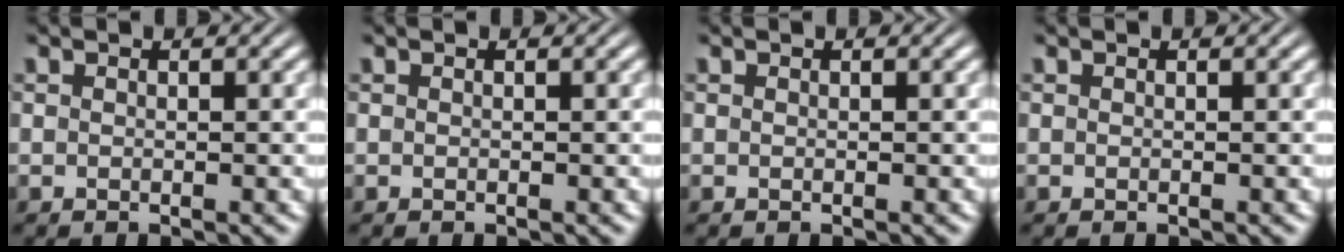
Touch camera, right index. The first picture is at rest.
{"total": 0.0}
{"total": 0.0}
{"total": 0.0}